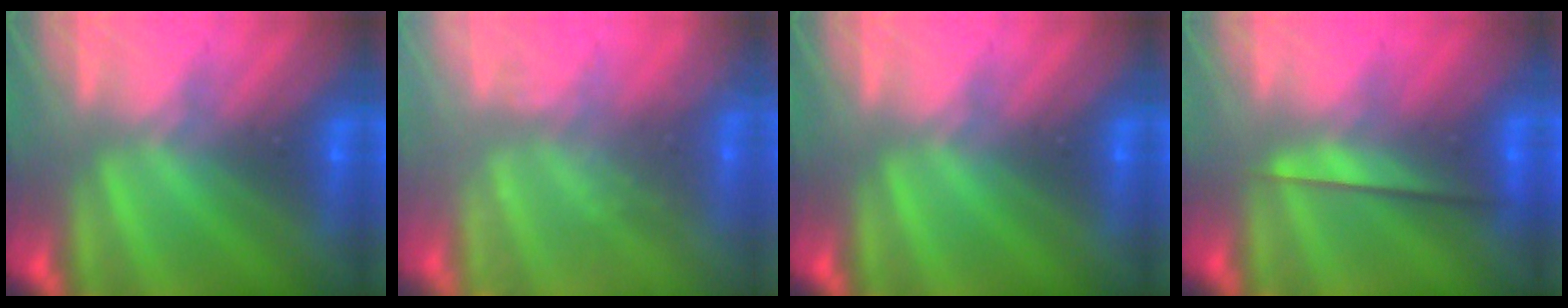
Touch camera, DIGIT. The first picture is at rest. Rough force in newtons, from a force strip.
{"total": 2.3}
{"total": 0.0}
{"total": 2.3}